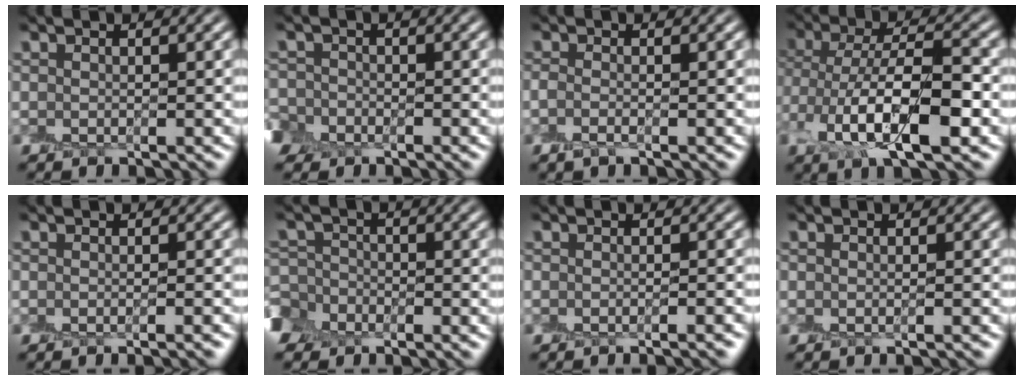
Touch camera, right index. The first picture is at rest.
{"total": 3.3, "force": [-1.8, 2.6, 0.8], "torque": [-0.004, 0.001, -0.049]}
{"total": 1.2, "force": [-0.7, 0.2, 0.9], "torque": [-0.024, -0.008, -0.015]}
{"total": 9.3, "force": [-2.8, 4.2, 7.8], "torque": [-0.152, -0.001, -0.051]}
{"total": 1.9, "force": [-1.6, 0.2, 1.1], "torque": [-0.003, -0.002, -0.021]}
{"total": 5.3, "force": [-3.8, 3.3, 1.6], "torque": [-0.017, -0.005, -0.071]}
{"total": 2.5, "force": [-2.1, 0.4, 1.3], "torque": [-0.005, 0.005, -0.027]}
{"total": 1.4, "force": [-1.4, 0.0, 0.4], "torque": [-0.001, -0.005, -0.017]}